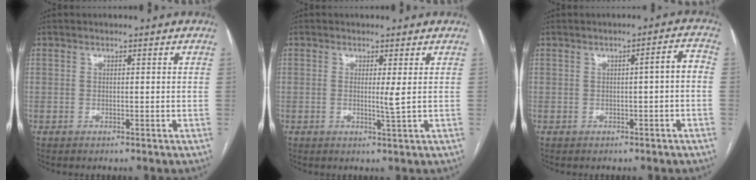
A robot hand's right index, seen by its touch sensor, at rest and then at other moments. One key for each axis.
{"total": 1.9, "fx": 0.3, "fy": -0.5, "fz": 1.8, "tx": -0.032, "ty": -0.005, "tz": 0.004}
{"total": 2.7, "fx": -0.4, "fy": 0.3, "fz": 2.7, "tx": -0.031, "ty": 0.008, "tz": -0.006}